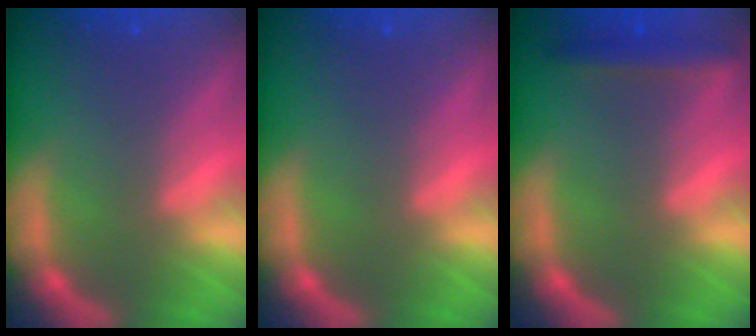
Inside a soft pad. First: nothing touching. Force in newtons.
{"total": 0.0}
{"total": 2.4}